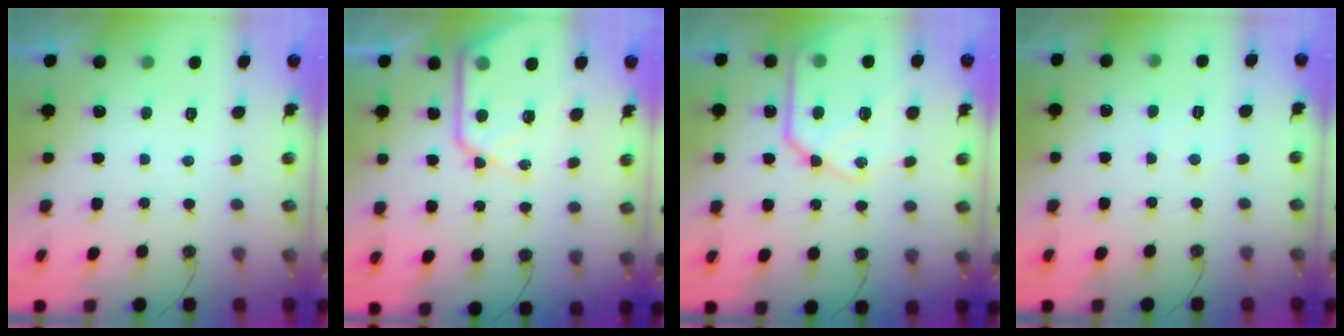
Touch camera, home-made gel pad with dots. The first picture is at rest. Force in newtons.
{"total": 14.9, "press": 14.8, "slide": 1.5}
{"total": 19.2, "press": 19.1, "slide": 1.7}
{"total": 3.2, "press": 3.2, "slide": 0.5}